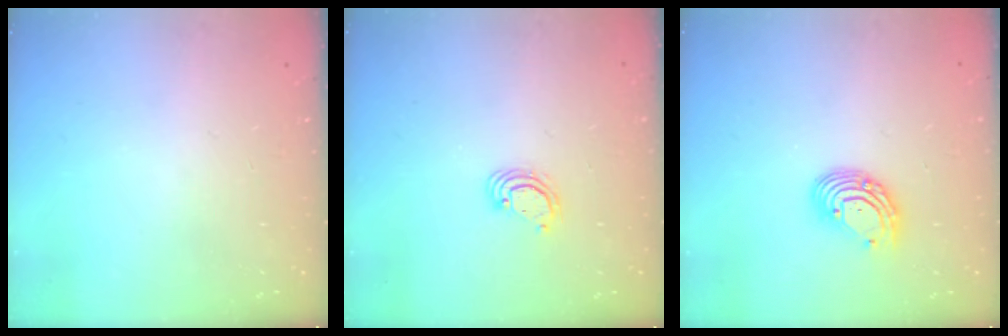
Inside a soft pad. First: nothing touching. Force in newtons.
{"total": 3.8, "press": 3.8, "slide": 0.4}
{"total": 8.3, "press": 8.2, "slide": 0.7}